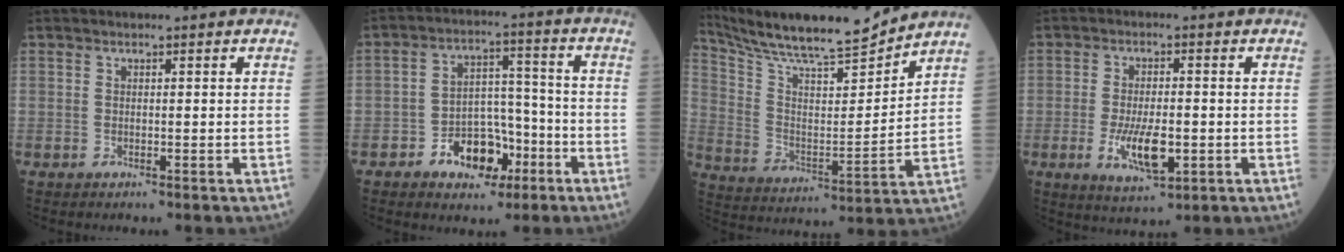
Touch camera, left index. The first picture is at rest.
{"total": 9.0, "force": [-4.6, 5.5, 5.5], "torque": [-0.095, 0.026, -0.070]}
{"total": 16.5, "force": [15.5, 0.7, 5.7], "torque": [-0.120, -0.005, 0.266]}
{"total": 7.4, "force": [-1.9, 2.6, 6.6], "torque": [-0.131, -0.011, -0.028]}